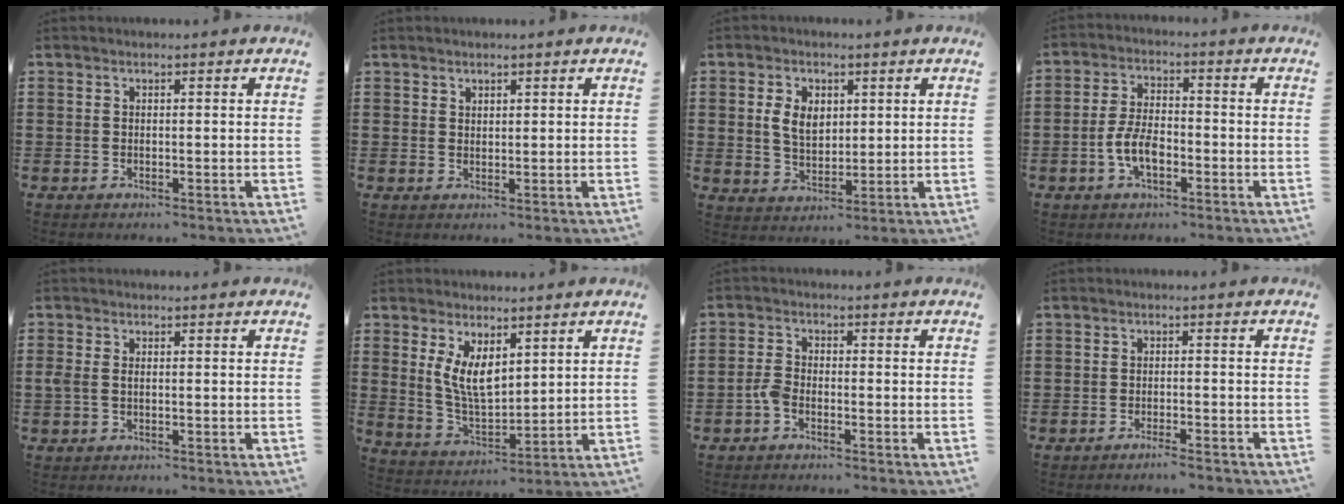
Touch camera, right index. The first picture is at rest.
{"total": 1.3, "force": [1.1, 0.6, 0.0], "torque": [-0.002, 0.002, 0.023]}
{"total": 5.2, "force": [1.2, 3.6, 3.6], "torque": [-0.081, 0.007, 0.016]}
{"total": 5.9, "force": [-2.1, 2.9, 4.7], "torque": [-0.114, -0.002, -0.047]}
{"total": 1.3, "force": [-0.1, 0.7, 1.1], "torque": [-0.030, 0.001, -0.006]}
{"total": 6.4, "force": [3.1, 3.1, 4.6], "torque": [-0.100, -0.005, 0.059]}
{"total": 2.4, "force": [-1.6, 1.0, 1.5], "torque": [-0.051, -0.002, -0.037]}
{"total": 1.9, "force": [-1.7, 0.0, 0.9], "torque": [-0.016, 0.001, -0.031]}